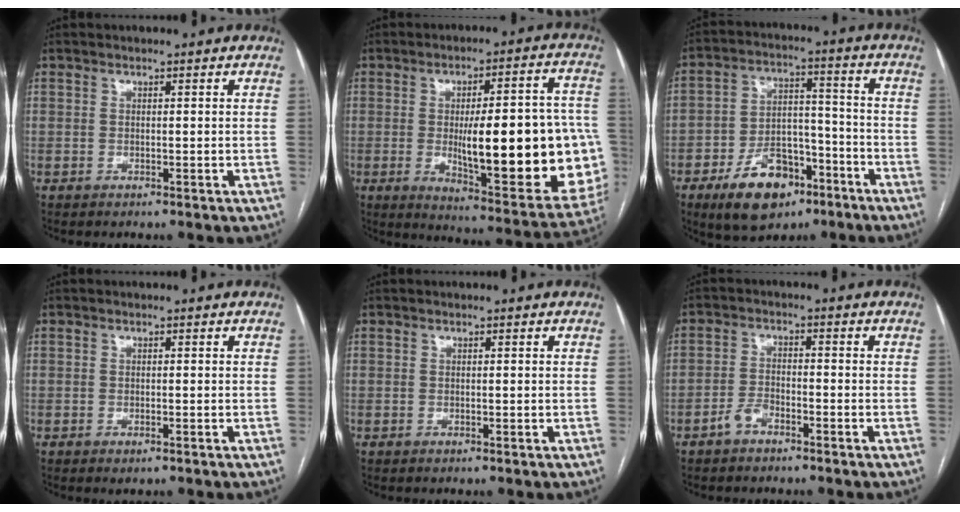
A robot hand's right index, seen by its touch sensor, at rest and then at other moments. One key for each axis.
{"total": 26.2, "fx": -3.1, "fy": 6.0, "fz": 25.3, "tx": -0.269, "ty": 0.010, "tz": -0.023}
{"total": 13.0, "fx": -7.7, "fy": 7.1, "fz": 7.7, "tx": -0.129, "ty": 0.017, "tz": -0.123}
{"total": 0.9, "fx": -0.5, "fy": 0.2, "fz": 0.6, "tx": -0.009, "ty": -0.002, "tz": -0.004}
{"total": 0.0}
{"total": 2.9, "fx": -2.1, "fy": 1.3, "fz": 1.5, "tx": -0.029, "ty": 0.005, "tz": -0.040}